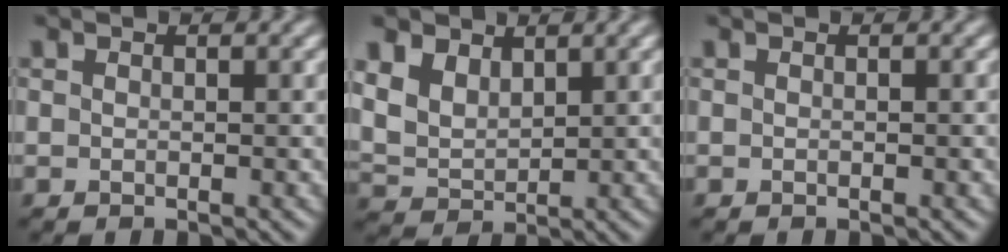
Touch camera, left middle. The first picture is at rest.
{"total": 5.1, "force": [2.8, 3.4, 2.7], "torque": [-0.078, 0.002, 0.059]}
{"total": 0.0}